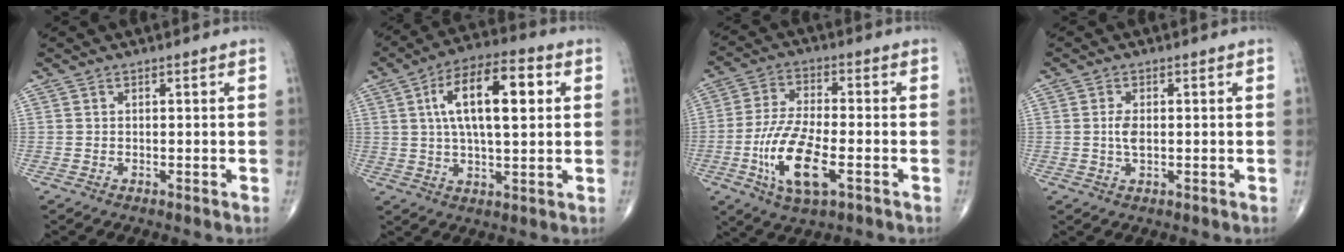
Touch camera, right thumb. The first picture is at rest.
{"total": 15.6, "force": [3.7, 6.3, 13.7], "torque": [-0.224, 0.013, 0.057]}
{"total": 13.0, "force": [-4.3, 4.8, 11.3], "torque": [-0.226, 0.009, -0.079]}
{"total": 2.9, "force": [0.1, 1.4, 2.5], "torque": [-0.050, 0.000, 0.001]}